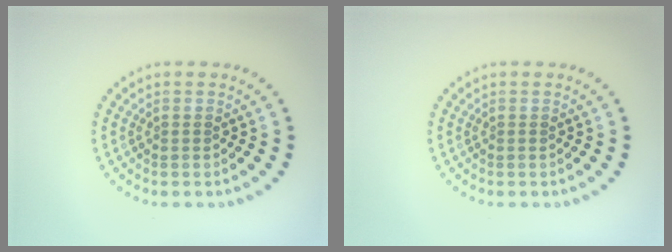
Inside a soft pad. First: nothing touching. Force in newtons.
{"total": 0.0}